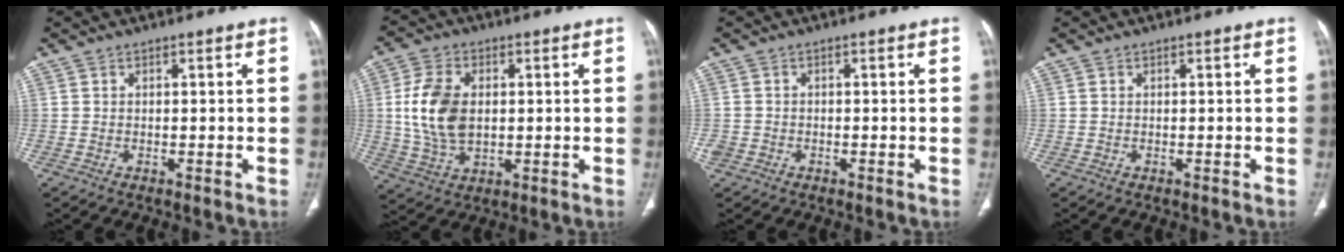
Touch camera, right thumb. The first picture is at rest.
{"total": 11.6, "force": [1.1, 7.3, 8.9], "torque": [-0.177, -0.002, 0.029]}
{"total": 1.8, "force": [-0.8, 1.5, 0.5], "torque": [-0.009, 0.006, -0.017]}
{"total": 0.0}